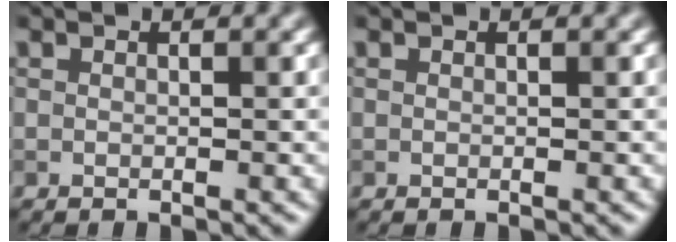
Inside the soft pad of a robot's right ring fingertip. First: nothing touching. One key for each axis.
{"total": 0.0}